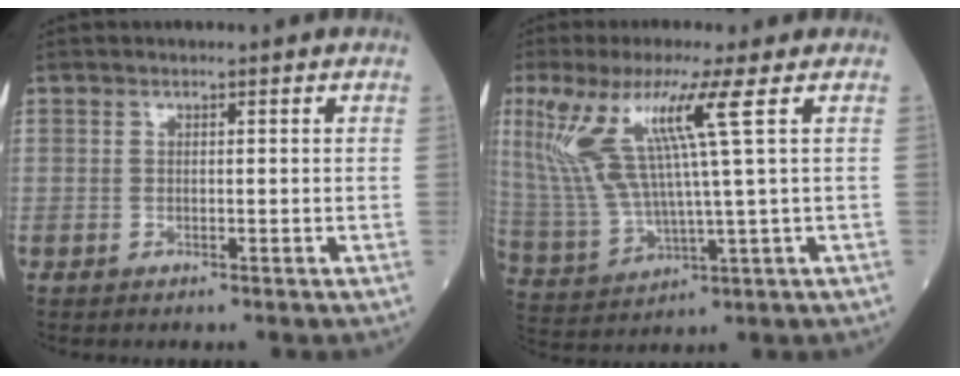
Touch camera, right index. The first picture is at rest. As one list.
[{"total": 12.3, "force": [4.9, -0.8, 11.3], "torque": [-0.261, 0.006, 0.101]}]